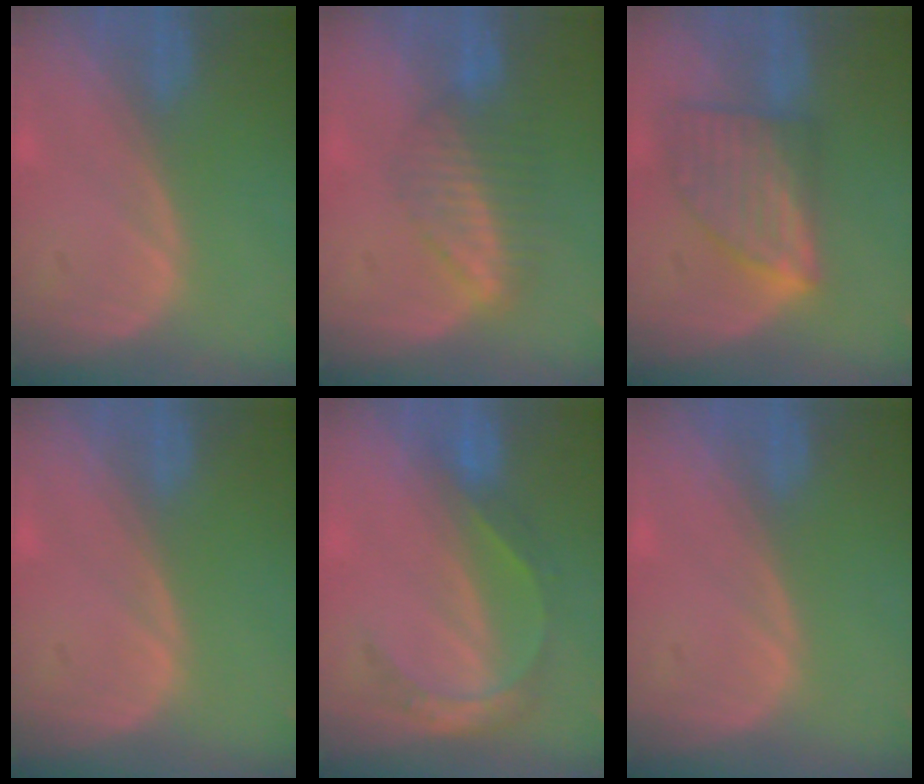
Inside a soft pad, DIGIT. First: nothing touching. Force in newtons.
{"total": 6.8, "press": 5.8, "slide": 3.5}
{"total": 7.7, "press": 7.0, "slide": 3.2}
{"total": 0.0}
{"total": 5.6, "press": 4.8, "slide": 2.8}
{"total": 0.0}